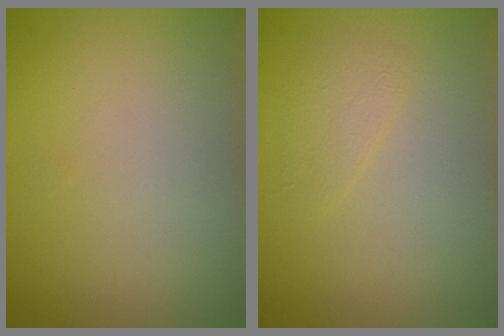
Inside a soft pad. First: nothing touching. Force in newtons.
{"total": 1.2, "press": 1.2, "slide": 0.1}